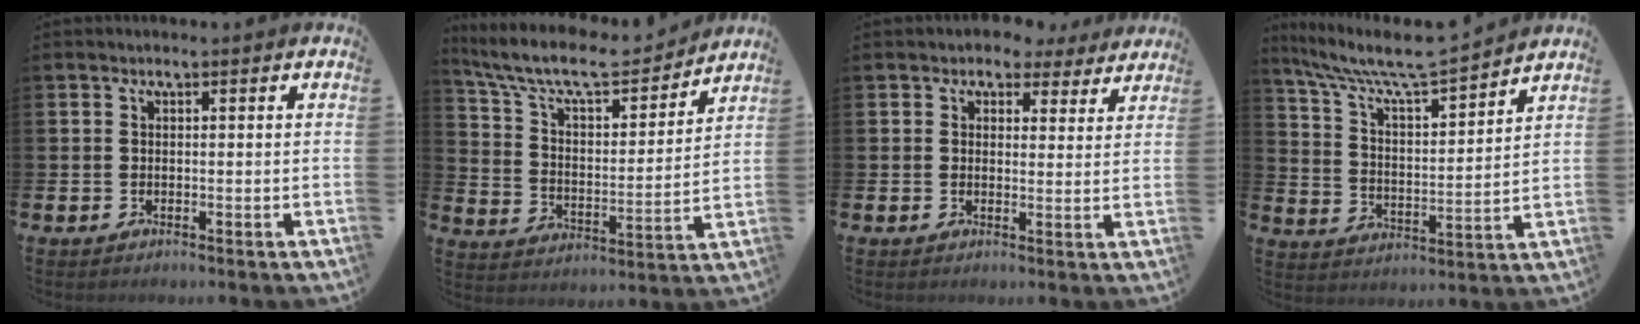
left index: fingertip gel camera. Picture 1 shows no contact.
{"total": 9.6, "force": [8.5, 2.7, 3.6], "torque": [-0.106, -0.053, 0.144]}
{"total": 3.5, "force": [2.9, 1.9, 0.3], "torque": [-0.003, -0.018, 0.046]}
{"total": 8.8, "force": [8.2, 0.9, 3.1], "torque": [-0.101, -0.054, 0.139]}